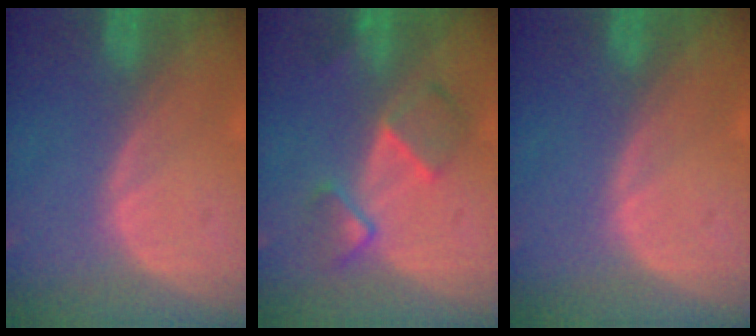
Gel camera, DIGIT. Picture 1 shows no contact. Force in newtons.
{"total": 5.6, "press": 5.6, "slide": 0.6}
{"total": 0.0}